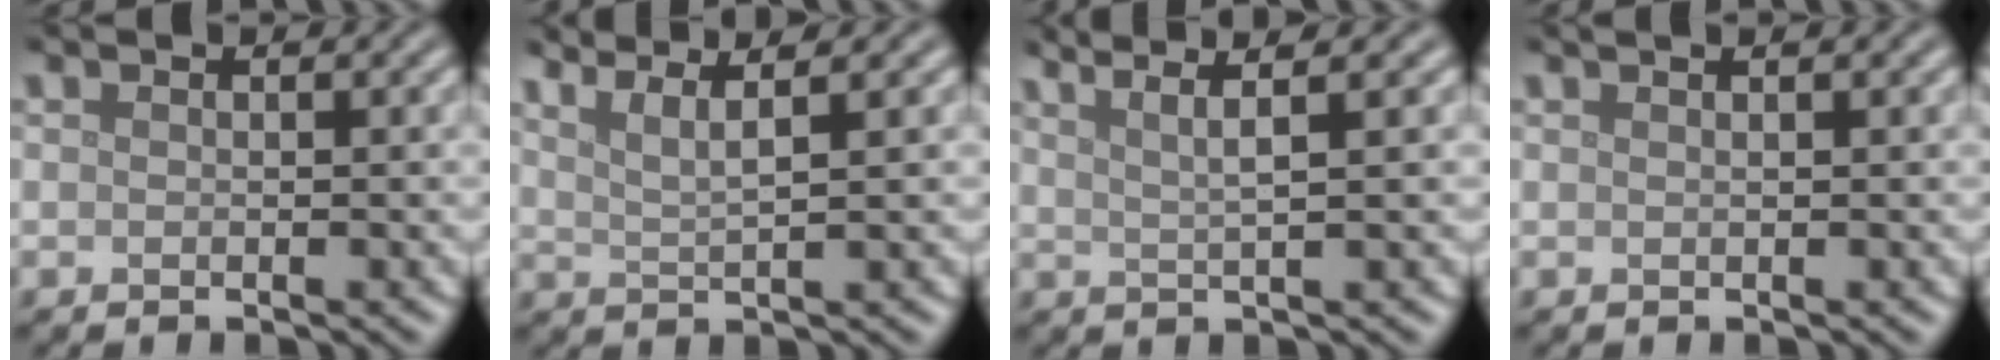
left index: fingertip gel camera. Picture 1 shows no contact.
{"total": 4.1, "force": [3.1, 1.0, 2.6], "torque": [-0.032, 0.018, 0.031]}
{"total": 5.0, "force": [3.4, 1.2, 3.5], "torque": [-0.046, 0.024, 0.024]}
{"total": 2.0, "force": [1.3, 0.8, 1.3], "torque": [-0.004, 0.000, -0.003]}